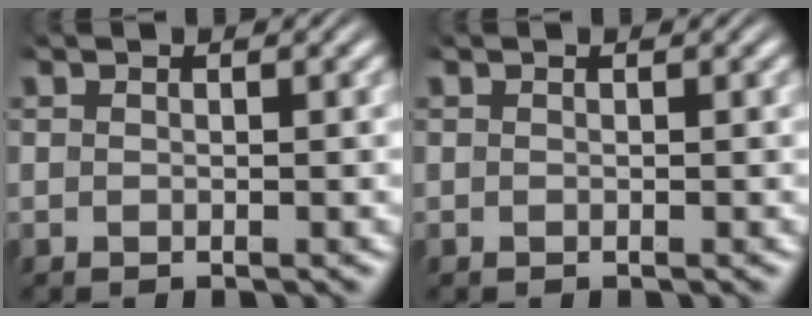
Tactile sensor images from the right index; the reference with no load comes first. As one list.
[{"total": 0.0}]